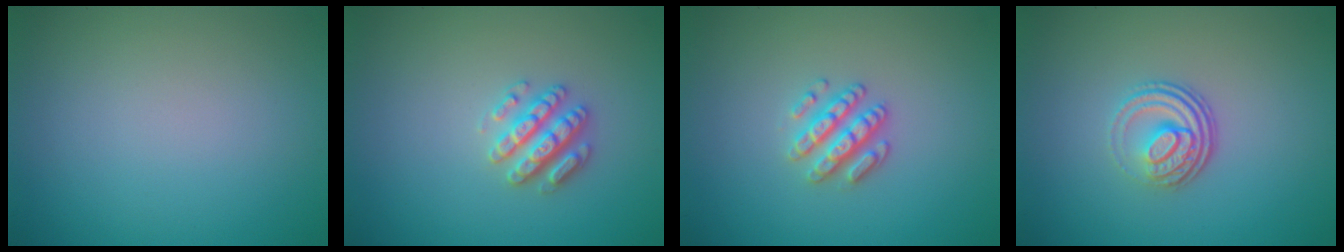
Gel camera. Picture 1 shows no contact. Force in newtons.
{"total": 2.8, "press": 2.8, "slide": 0.3}
{"total": 2.8, "press": 2.6, "slide": 0.9}
{"total": 3.5, "press": 2.5, "slide": 2.5}